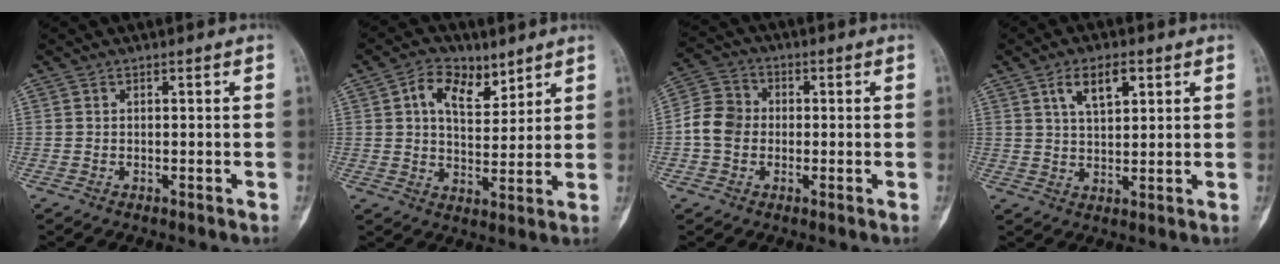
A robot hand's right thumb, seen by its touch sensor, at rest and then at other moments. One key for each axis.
{"total": 9.1, "fx": 4.8, "fy": 5.5, "fz": 5.5, "tx": -0.068, "ty": -0.020, "tz": 0.082}
{"total": 7.2, "fx": -0.8, "fy": 6.1, "fz": 3.7, "tx": -0.054, "ty": 0.023, "tz": -0.030}
{"total": 6.8, "fx": 3.2, "fy": 3.2, "fz": 5.0, "tx": -0.079, "ty": -0.009, "tz": 0.059}